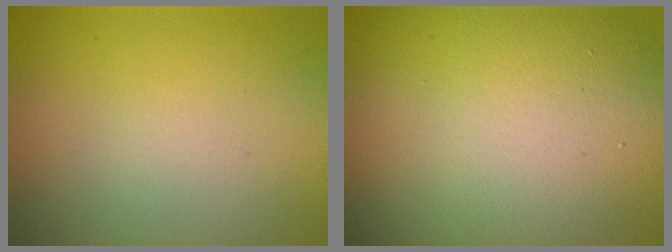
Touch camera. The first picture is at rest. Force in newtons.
{"total": 19.1, "press": 19.1, "slide": 1.0}